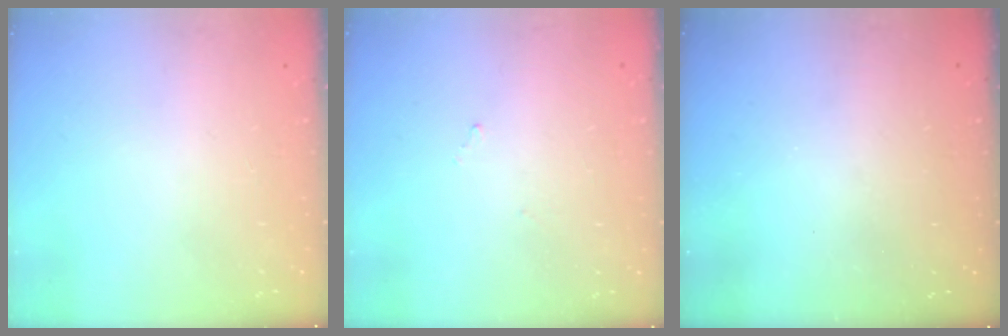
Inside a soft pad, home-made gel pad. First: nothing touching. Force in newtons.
{"total": 6.6, "press": 6.6, "slide": 0.3}
{"total": 2.9, "press": 2.9, "slide": 0.3}